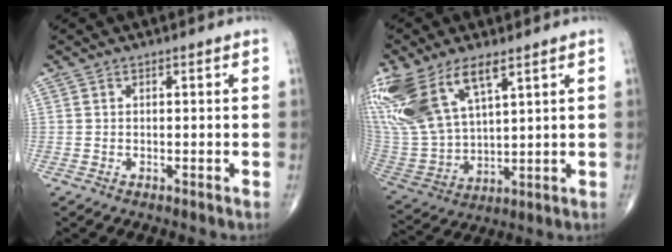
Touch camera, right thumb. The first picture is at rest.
{"total": 20.6, "force": [10.8, 9.6, 14.6], "torque": [-0.330, -0.025, 0.227]}